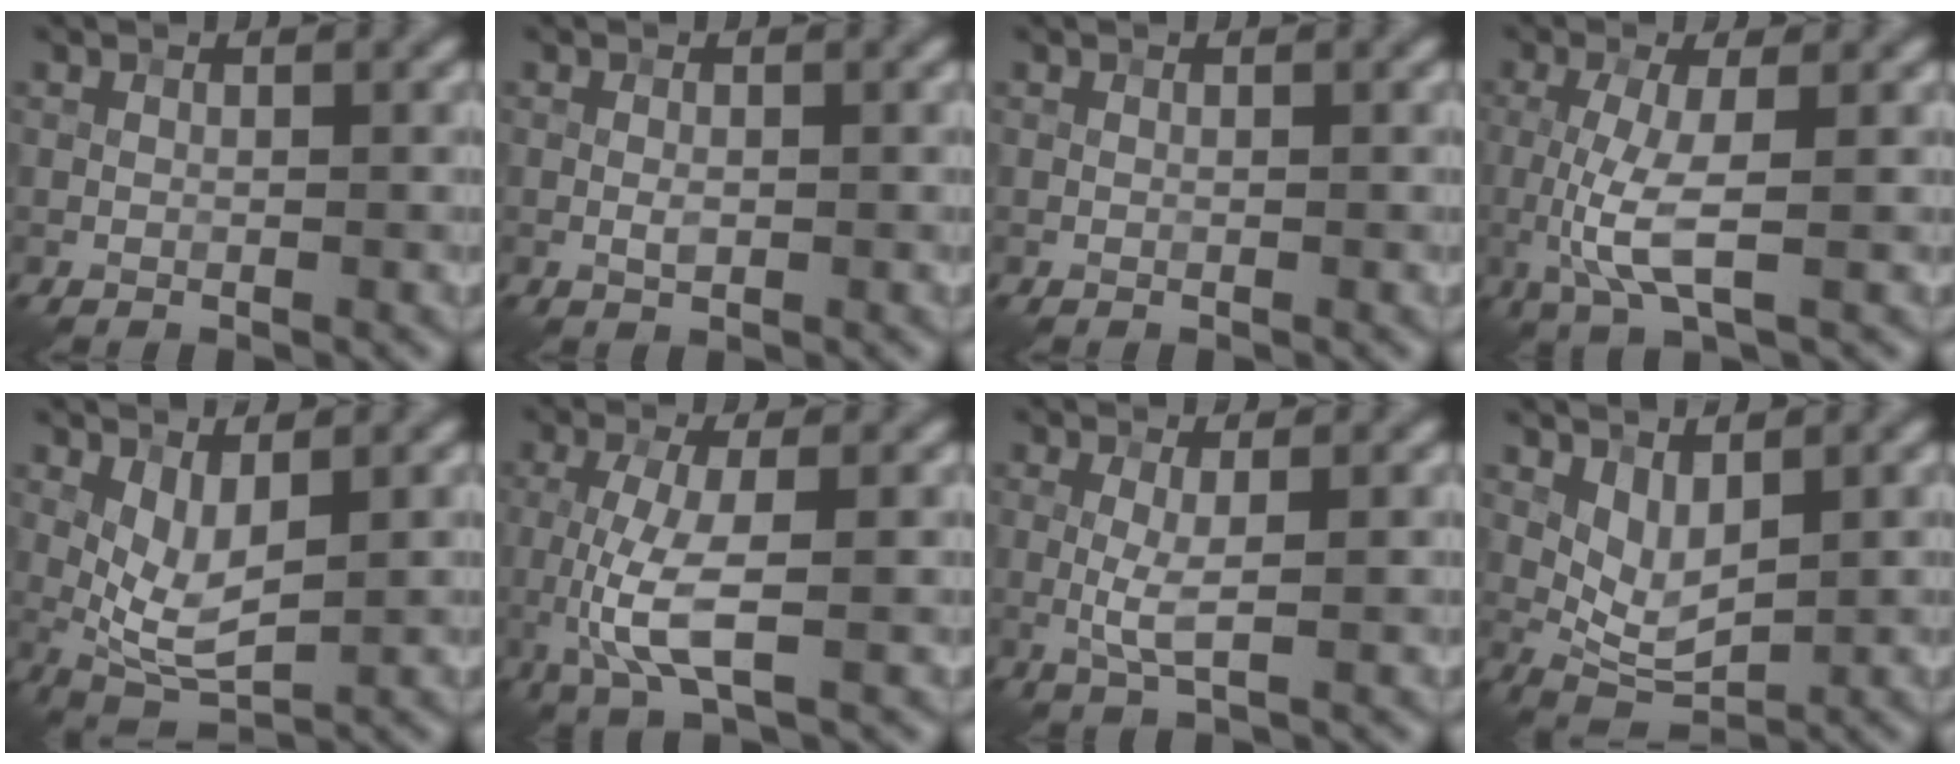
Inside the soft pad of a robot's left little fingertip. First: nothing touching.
{"total": 0.6, "force": [-0.2, 0.3, 0.5], "torque": [-0.015, -0.002, -0.003]}
{"total": 0.0}
{"total": 4.7, "force": [-0.9, 1.2, 4.5], "torque": [-0.107, -0.010, -0.016]}
{"total": 4.0, "force": [0.6, 1.7, 3.5], "torque": [-0.076, -0.014, 0.016]}
{"total": 5.3, "force": [-1.0, 1.6, 5.0], "torque": [-0.114, -0.010, -0.017]}
{"total": 2.4, "force": [-0.3, 0.4, 2.4], "torque": [-0.055, -0.002, -0.007]}
{"total": 3.3, "force": [1.1, 1.7, 2.6], "torque": [-0.055, -0.013, 0.027]}